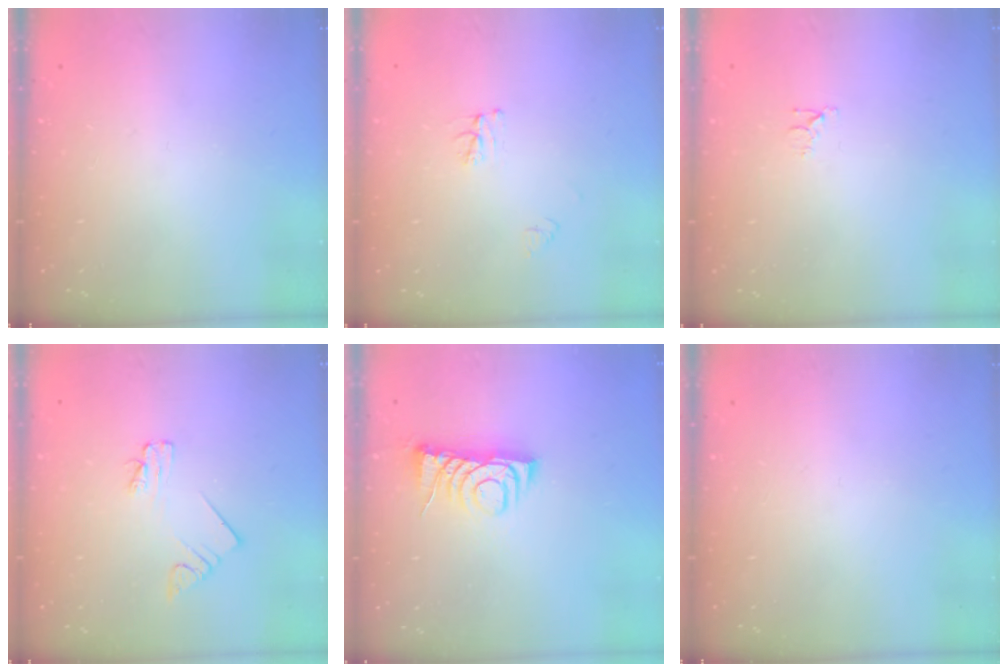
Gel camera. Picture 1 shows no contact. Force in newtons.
{"total": 5.0, "press": 5.0, "slide": 0.6}
{"total": 4.5, "press": 4.5, "slide": 0.6}
{"total": 2.2, "press": 2.2, "slide": 0.3}
{"total": 7.5, "press": 7.5, "slide": 0.8}
{"total": 0.0}